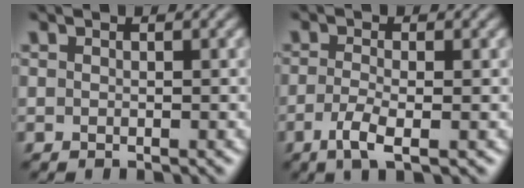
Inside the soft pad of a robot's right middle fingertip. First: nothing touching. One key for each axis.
{"total": 2.7, "fx": -1.1, "fy": 0.7, "fz": 2.3, "tx": -0.054, "ty": -0.004, "tz": -0.026}